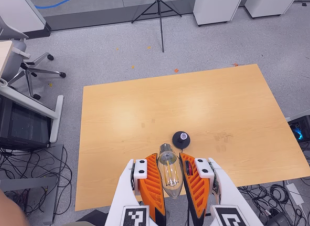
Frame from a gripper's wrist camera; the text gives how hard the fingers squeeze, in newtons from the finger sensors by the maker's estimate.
{"total": 22.0, "left": 24.2, "right": 19.9}